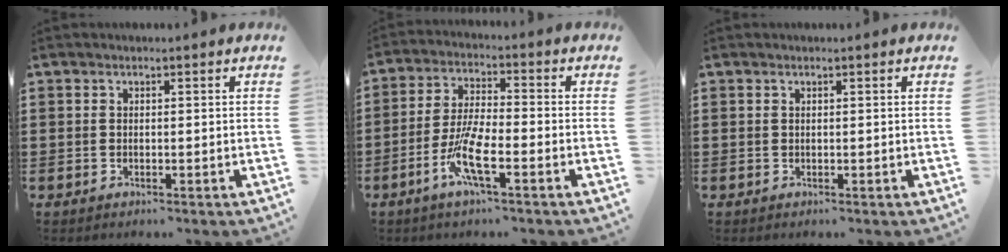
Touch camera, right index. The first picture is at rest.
{"total": 7.6, "force": [-3.6, 1.6, 6.5], "torque": [-0.146, -0.012, -0.072]}
{"total": 0.0}